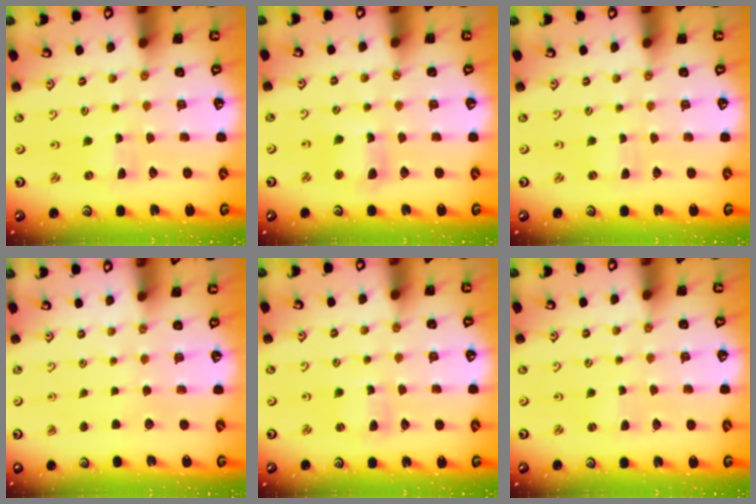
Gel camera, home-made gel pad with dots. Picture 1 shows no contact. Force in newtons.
{"total": 4.2, "press": 4.1, "slide": 0.5}
{"total": 0.0}
{"total": 0.0}
{"total": 1.3, "press": 1.3, "slide": 0.1}
{"total": 1.0, "press": 1.0, "slide": 0.2}